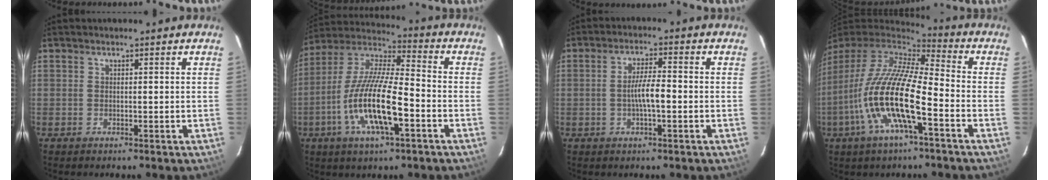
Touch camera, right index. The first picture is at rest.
{"total": 17.0, "force": [-6.0, 4.5, 15.3], "torque": [-0.305, -0.012, -0.118]}
{"total": 5.0, "force": [-1.1, 0.8, 4.8], "torque": [-0.087, 0.003, -0.018]}
{"total": 19.3, "force": [-7.2, 4.6, 17.3], "torque": [-0.323, -0.035, -0.144]}